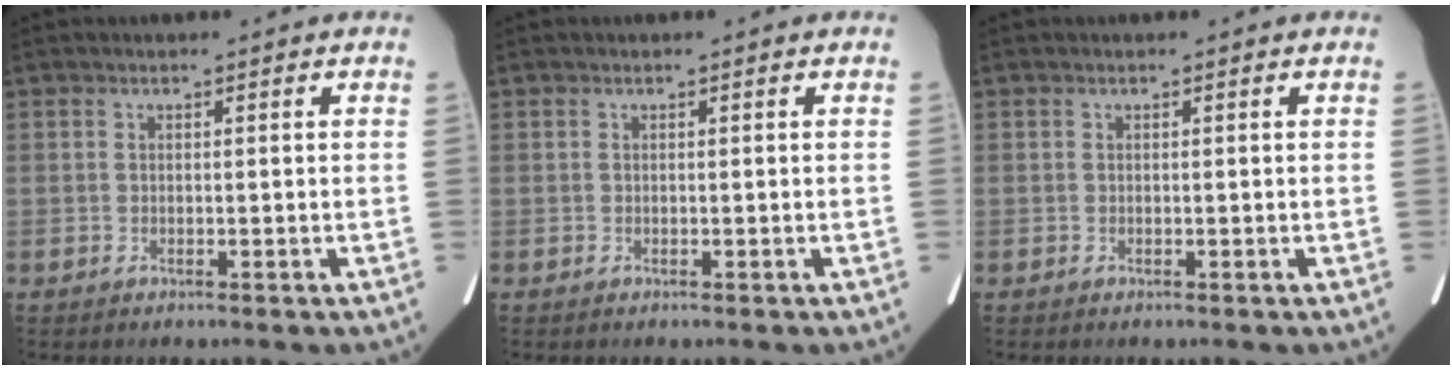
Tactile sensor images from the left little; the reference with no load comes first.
{"total": 0.0}
{"total": 0.0}